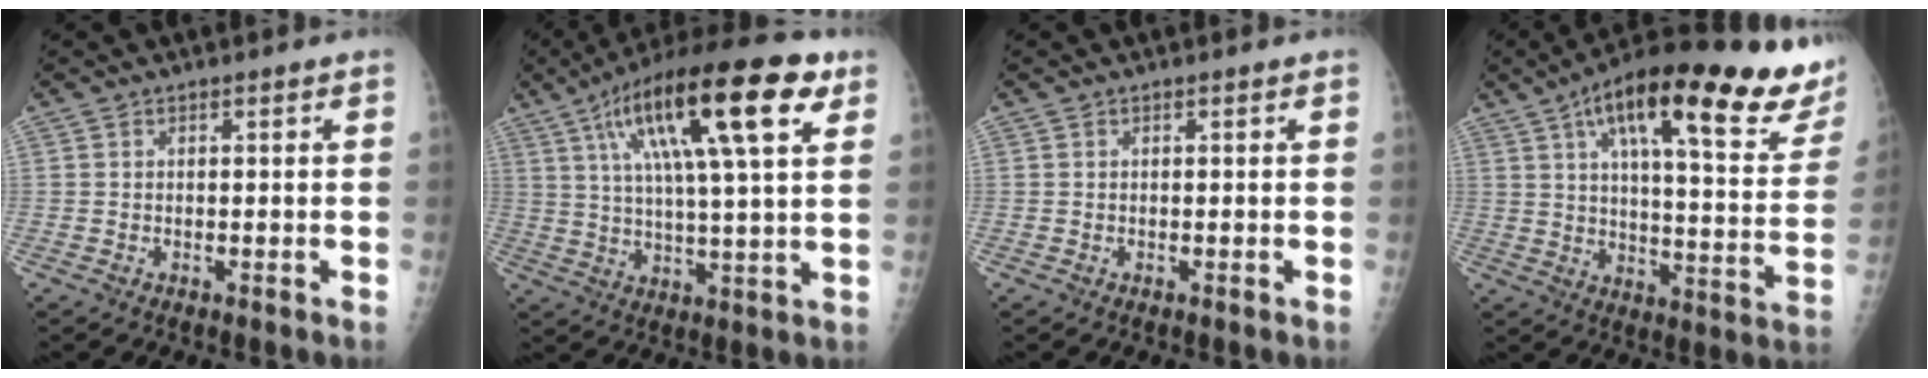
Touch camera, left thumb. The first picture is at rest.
{"total": 22.6, "force": [9.6, 5.8, 19.6], "torque": [-0.317, 0.009, 0.151]}
{"total": 0.0}
{"total": 29.2, "force": [17.7, 7.1, 22.2], "torque": [-0.296, -0.034, 0.246]}